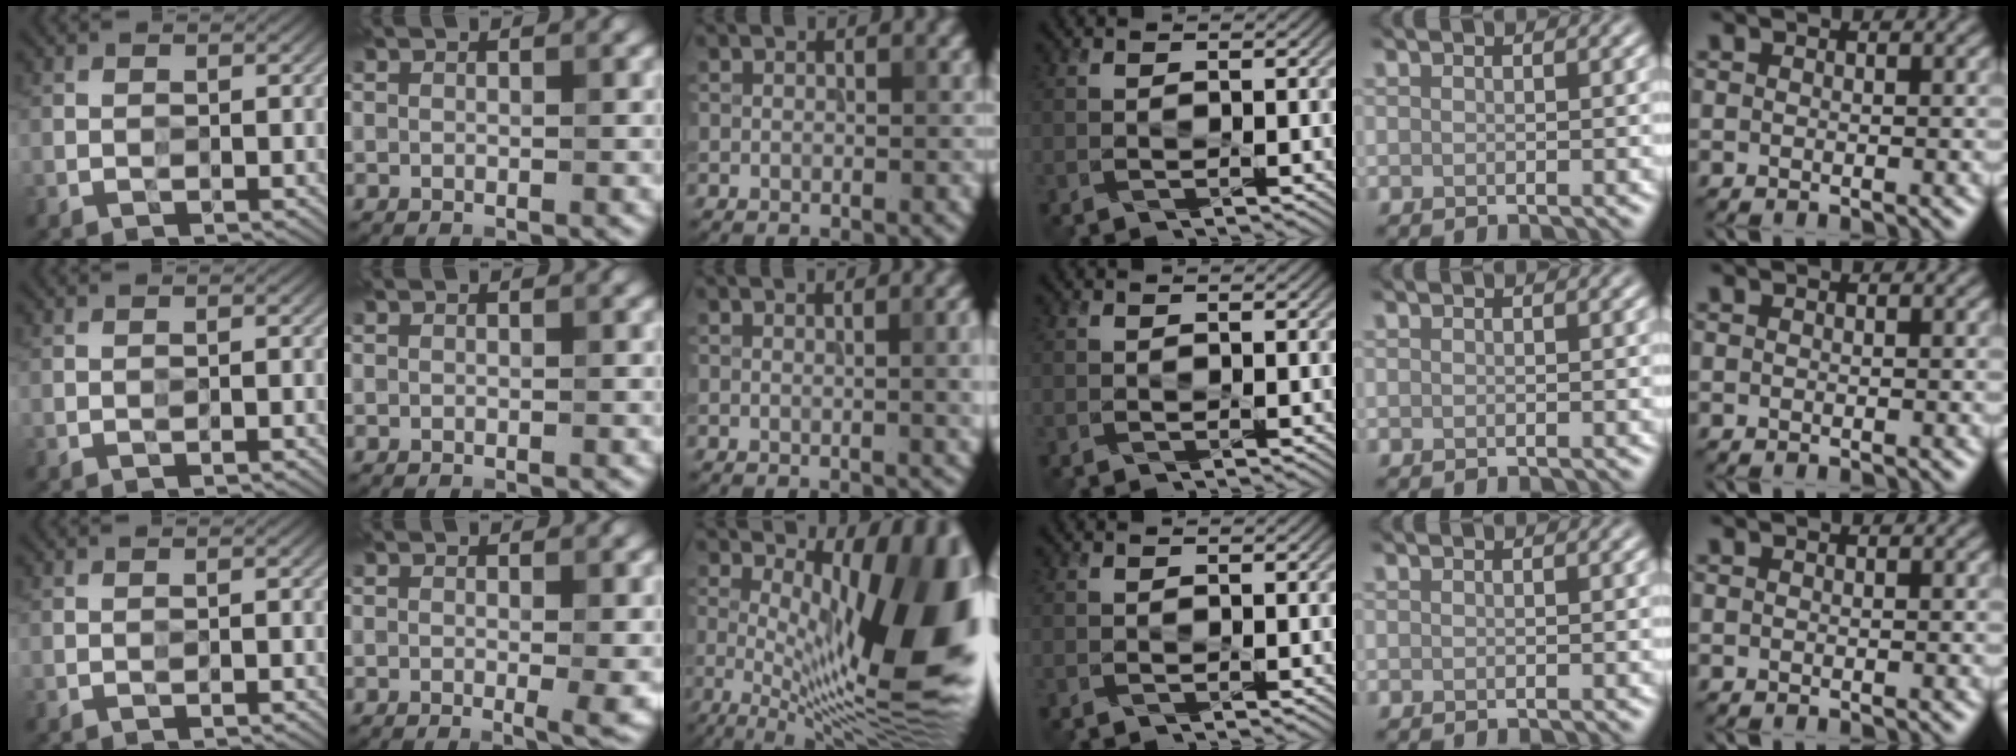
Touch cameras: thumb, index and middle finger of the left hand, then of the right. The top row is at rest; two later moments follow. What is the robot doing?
{"motion": "press", "object": "grip strengthener"}